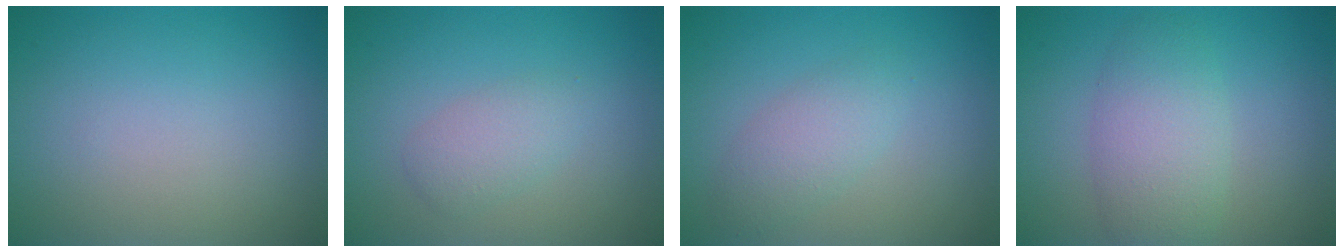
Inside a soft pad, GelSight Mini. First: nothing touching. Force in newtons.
{"total": 2.0, "press": 2.0, "slide": 0.0}
{"total": 2.5, "press": 2.5, "slide": 0.0}
{"total": 4.2, "press": 4.2, "slide": 0.0}